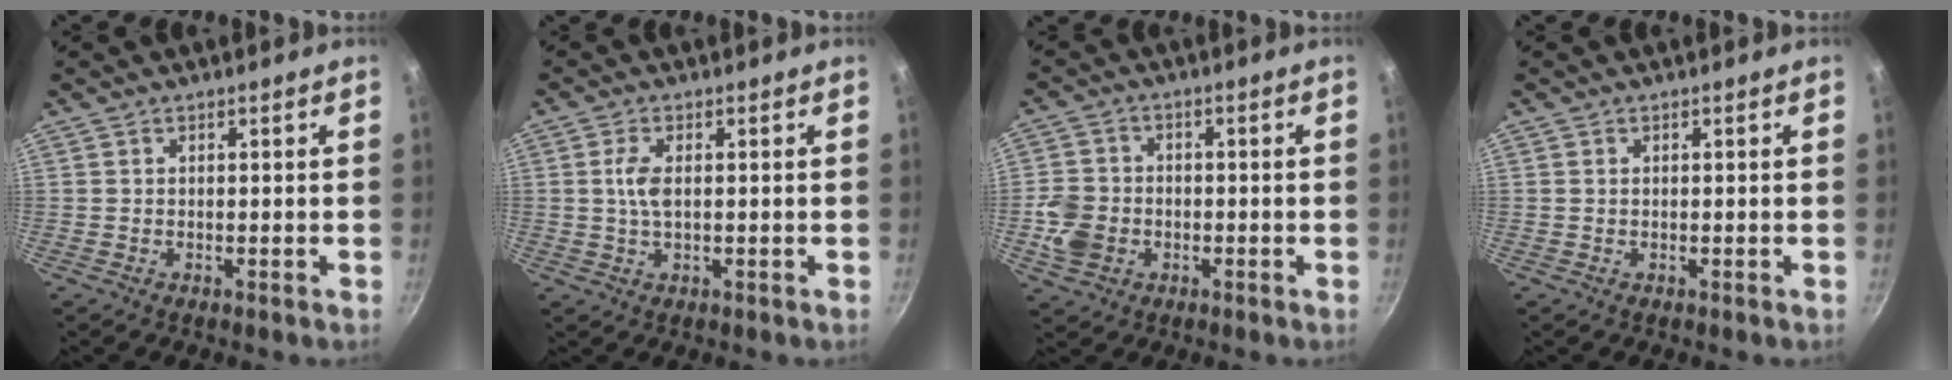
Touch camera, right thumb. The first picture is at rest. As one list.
[{"total": 3.8, "force": [0.5, 1.6, 3.3], "torque": [-0.077, -0.002, 0.010]}, {"total": 7.2, "force": [-1.7, 5.9, 3.7], "torque": [-0.063, 0.010, -0.031]}, {"total": 0.0}]